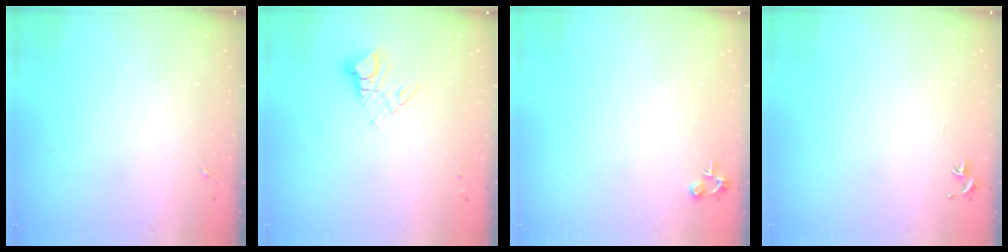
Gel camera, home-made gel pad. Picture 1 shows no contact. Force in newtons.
{"total": 8.8, "press": 8.8, "slide": 0.8}
{"total": 4.7, "press": 4.7, "slide": 0.2}
{"total": 0.8, "press": 0.7, "slide": 0.3}